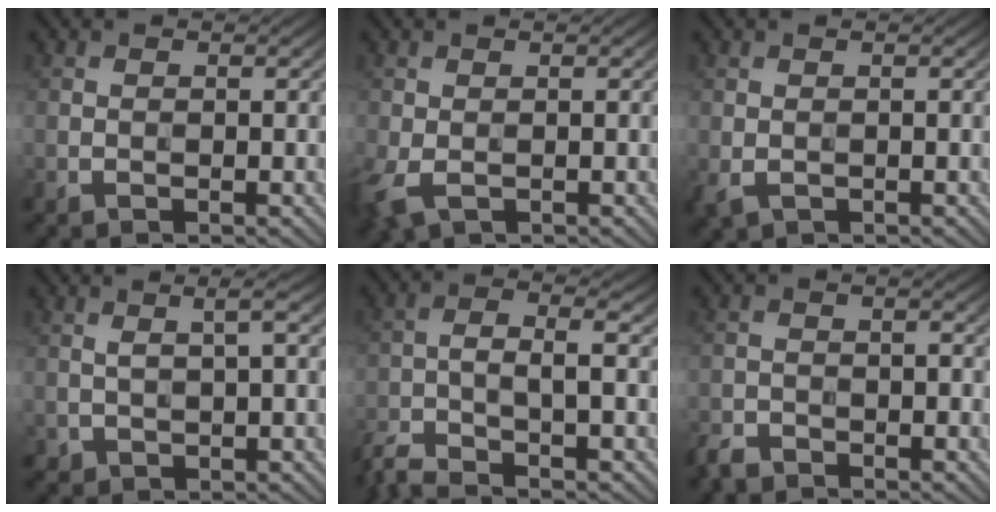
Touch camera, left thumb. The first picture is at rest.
{"total": 3.9, "force": [-1.3, 2.2, 2.9], "torque": [-0.088, -0.009, -0.026]}
{"total": 1.7, "force": [-0.4, 1.2, 1.2], "torque": [-0.035, -0.007, -0.006]}
{"total": 2.6, "force": [0.6, 1.0, 2.4], "torque": [-0.051, 0.002, 0.016]}
{"total": 5.5, "force": [-3.6, 0.9, 4.1], "torque": [-0.070, -0.002, -0.087]}
{"total": 3.2, "force": [-2.6, 1.3, 1.2], "torque": [-0.023, -0.003, -0.059]}